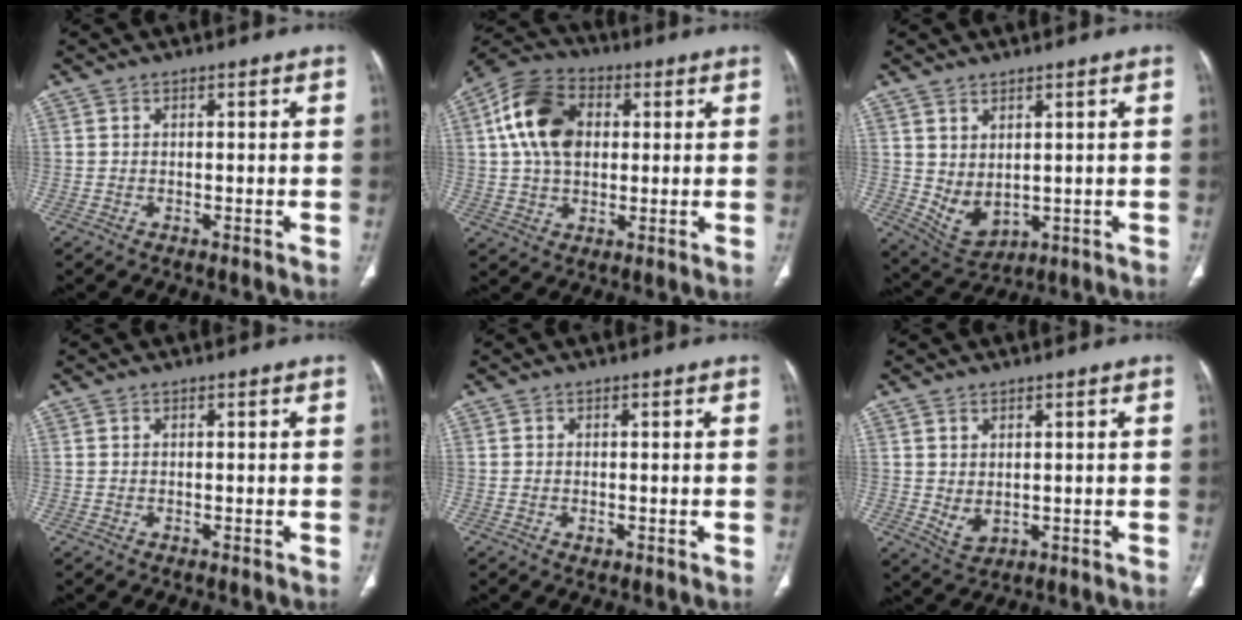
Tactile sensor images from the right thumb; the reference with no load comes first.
{"total": 14.1, "force": [2.7, 9.7, 9.8], "torque": [-0.168, 0.014, 0.041]}
{"total": 6.0, "force": [0.8, 3.8, 4.6], "torque": [-0.076, -0.014, 0.041]}
{"total": 0.0}
{"total": 0.7, "force": [-0.2, 0.4, 0.5], "torque": [-0.008, -0.002, -0.002]}
{"total": 3.3, "force": [0.3, 2.2, 2.5], "torque": [-0.044, -0.009, 0.020]}